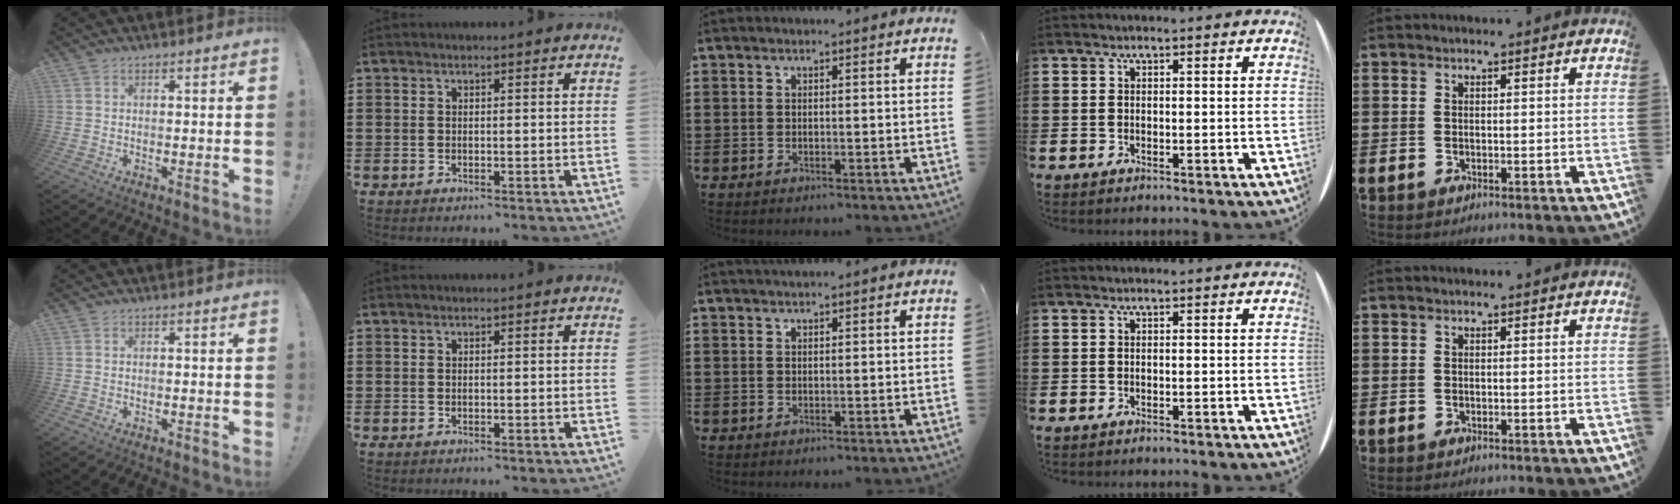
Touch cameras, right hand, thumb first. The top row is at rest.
{"middle": {"total": 0.5, "force": [0.5, 0.1, 0.1], "torque": [-0.004, 0.000, 0.010]}}